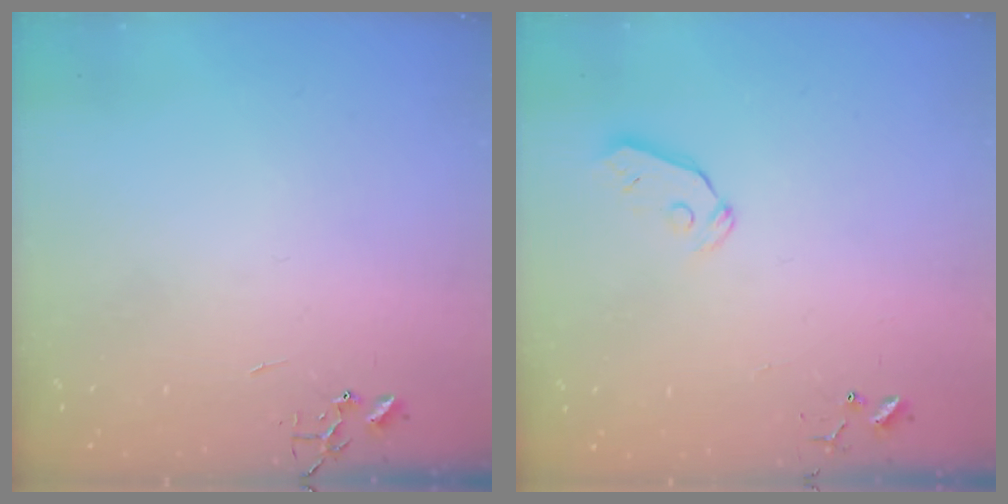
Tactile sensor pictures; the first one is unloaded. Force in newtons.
{"total": 5.6, "press": 5.6, "slide": 0.7}